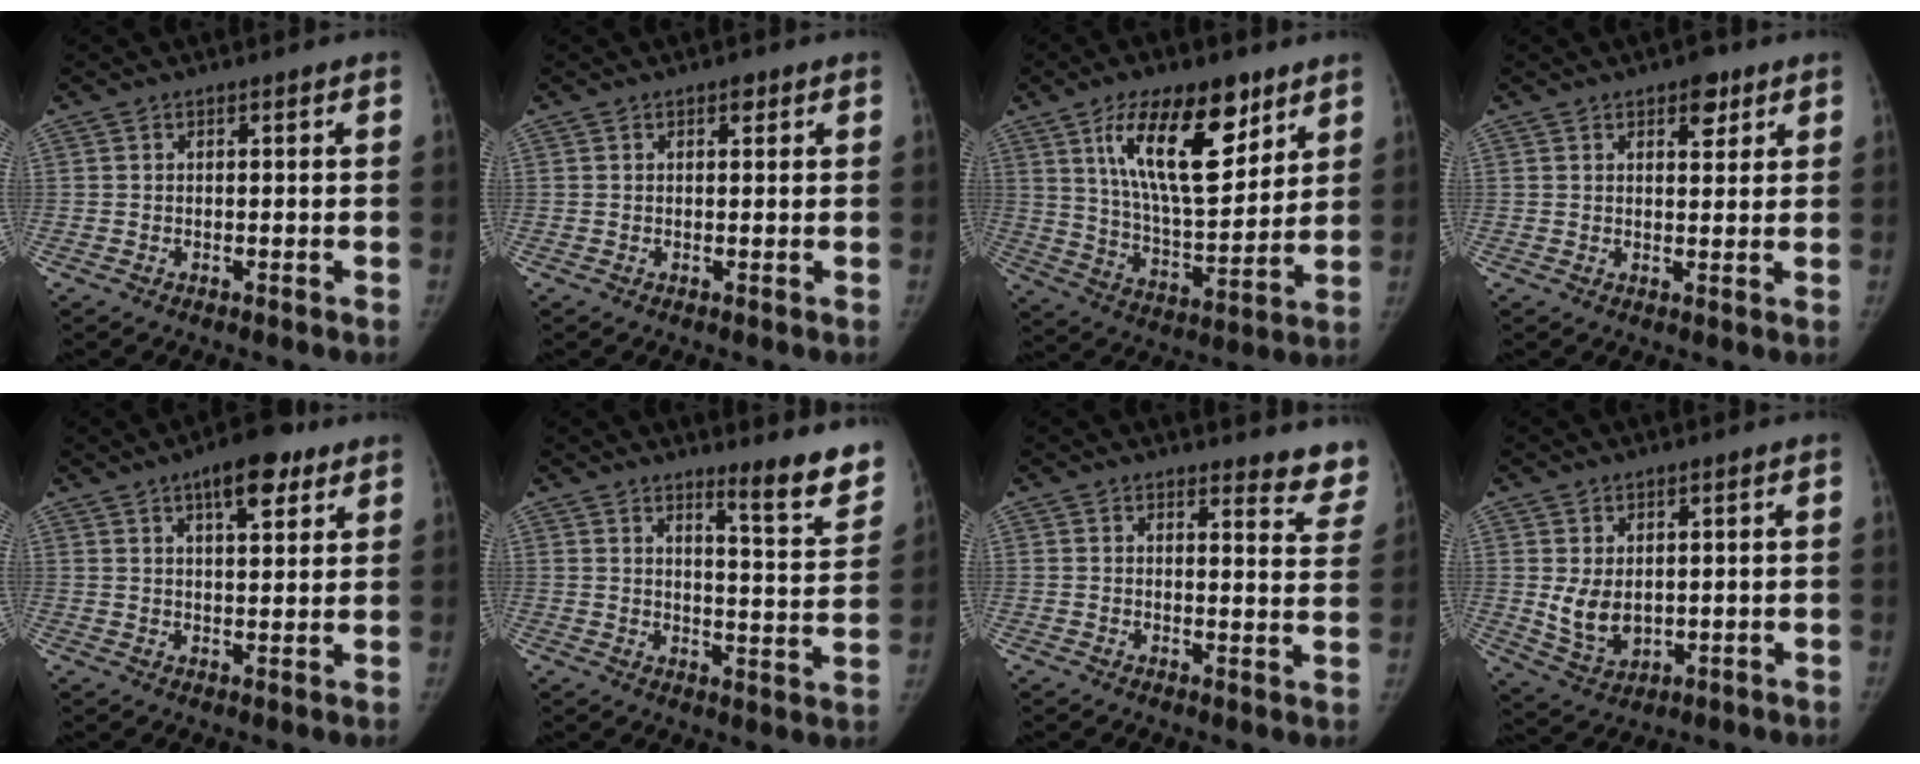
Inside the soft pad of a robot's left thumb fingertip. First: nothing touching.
{"total": 1.3, "force": [0.7, 0.7, 0.8], "torque": [-0.005, -0.001, 0.008]}
{"total": 19.9, "force": [10.1, 8.3, 15.0], "torque": [-0.206, -0.052, 0.181]}
{"total": 4.4, "force": [2.6, 2.3, 2.8], "torque": [-0.017, -0.011, 0.032]}
{"total": 9.5, "force": [5.4, 3.8, 6.8], "torque": [-0.080, -0.018, 0.077]}
{"total": 10.9, "force": [8.5, 1.6, 6.7], "torque": [-0.060, -0.075, 0.110]}
{"total": 9.2, "force": [8.9, 2.1, 1.1], "torque": [0.029, -0.084, 0.071]}
{"total": 6.8, "force": [0.6, 4.8, 4.7], "torque": [-0.069, -0.018, 0.028]}